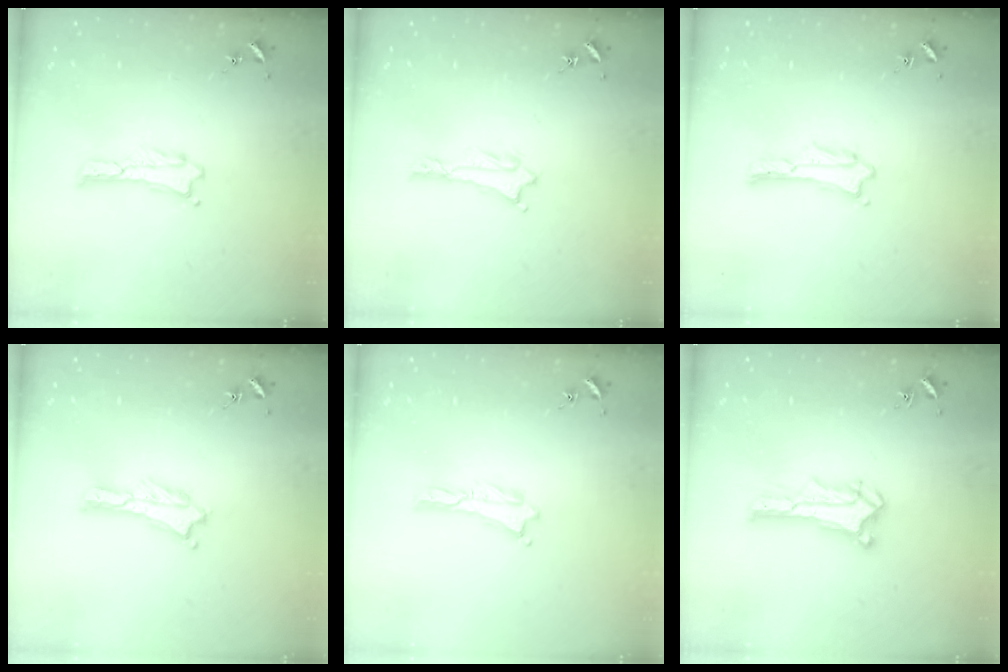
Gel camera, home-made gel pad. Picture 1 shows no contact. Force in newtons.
{"total": 1.0, "press": 1.0, "slide": 0.2}
{"total": 0.0}
{"total": 0.7, "press": 0.7, "slide": 0.2}
{"total": 0.0}
{"total": 1.4, "press": 1.4, "slide": 0.2}